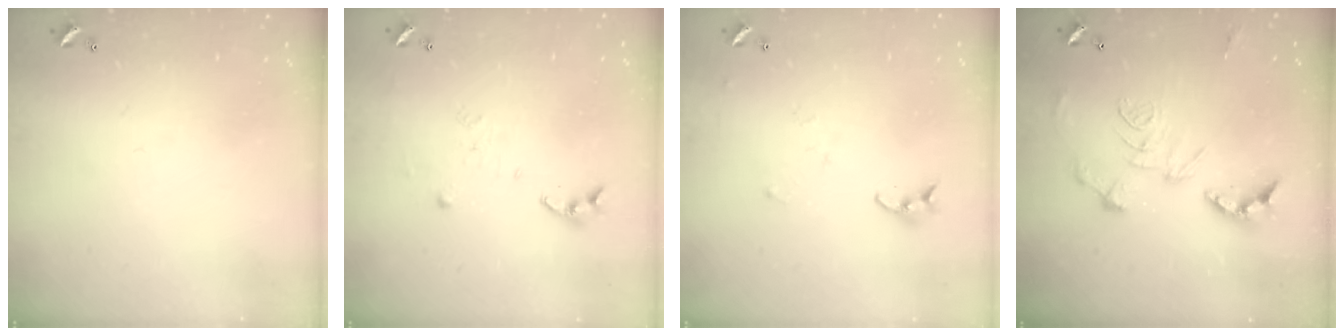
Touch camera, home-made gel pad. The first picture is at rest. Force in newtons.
{"total": 5.8, "press": 5.8, "slide": 0.6}
{"total": 4.1, "press": 4.1, "slide": 0.4}
{"total": 2.9, "press": 2.3, "slide": 1.7}